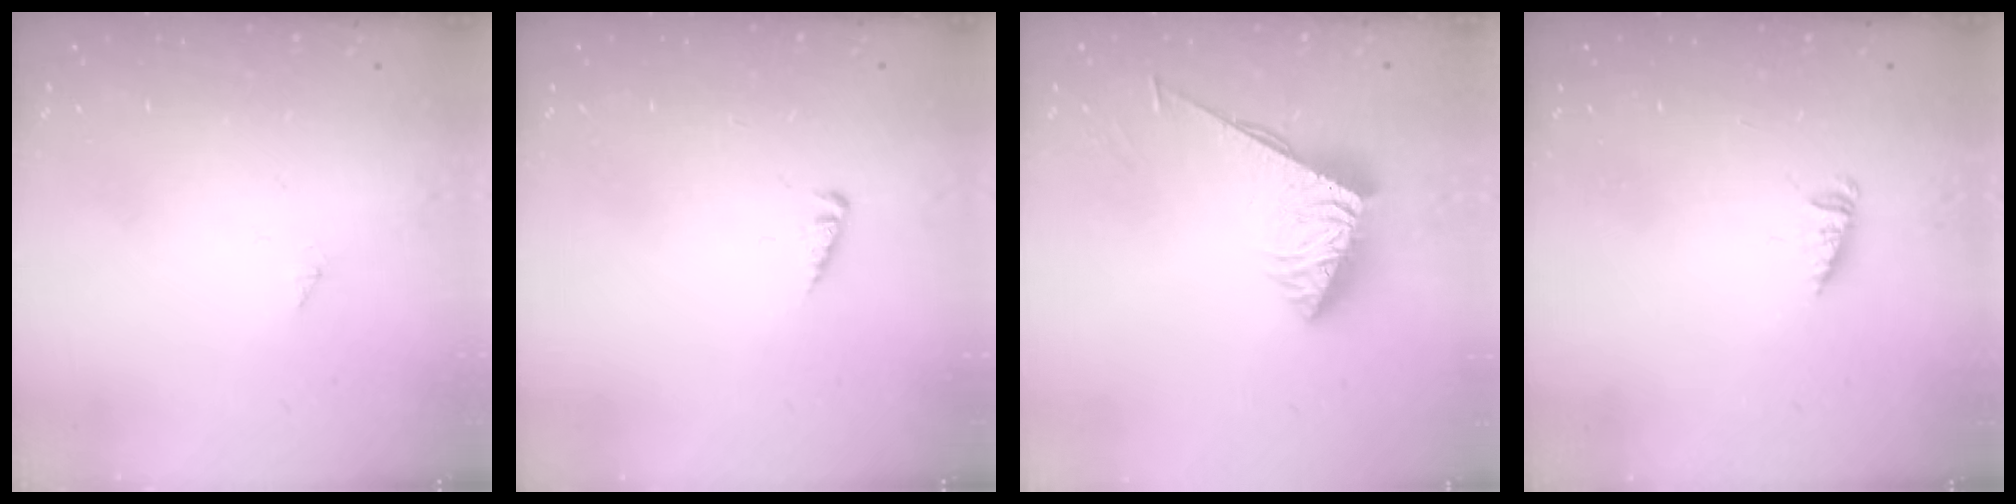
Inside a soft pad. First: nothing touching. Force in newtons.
{"total": 1.9, "press": 1.8, "slide": 0.3}
{"total": 3.8, "press": 3.8, "slide": 0.4}
{"total": 1.5, "press": 1.5, "slide": 0.2}